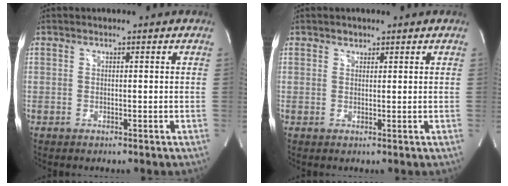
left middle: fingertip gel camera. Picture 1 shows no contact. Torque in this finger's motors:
{"motor_torque": [0.02, 0.01, -0.08, 0.00]}